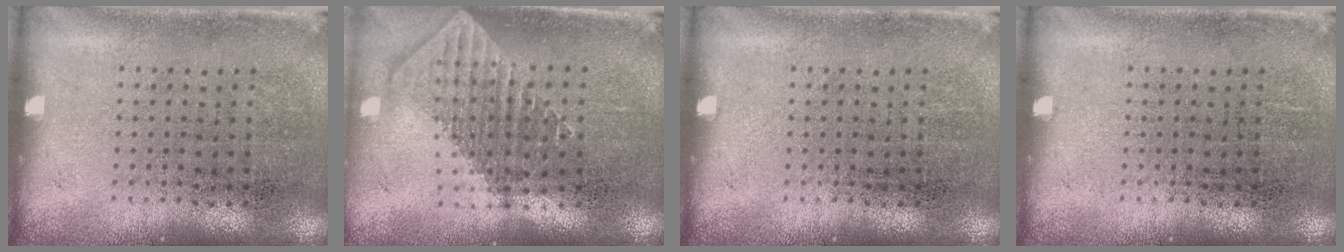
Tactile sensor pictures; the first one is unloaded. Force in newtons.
{"total": 1.8, "press": 1.5, "slide": 1.1}
{"total": 0.0}
{"total": 0.0}